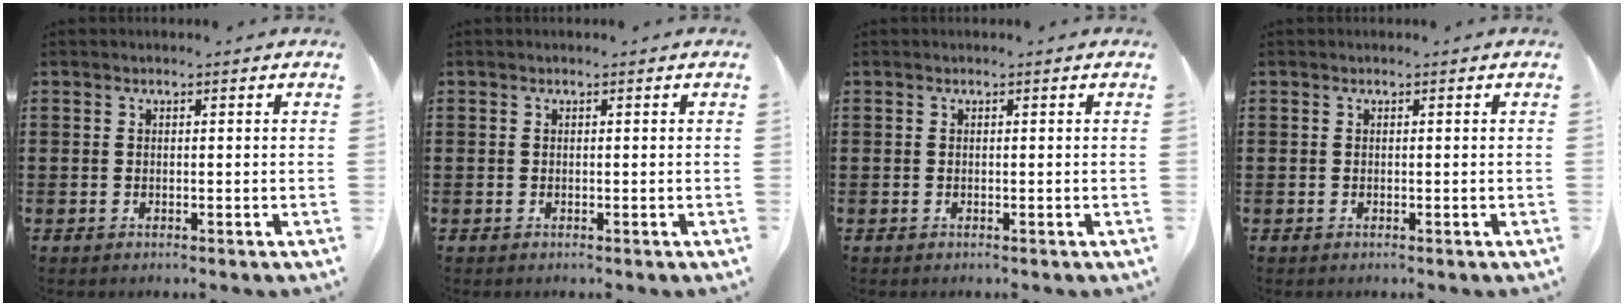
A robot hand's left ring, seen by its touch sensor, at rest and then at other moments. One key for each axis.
{"total": 0.0}
{"total": 0.0}
{"total": 0.0}